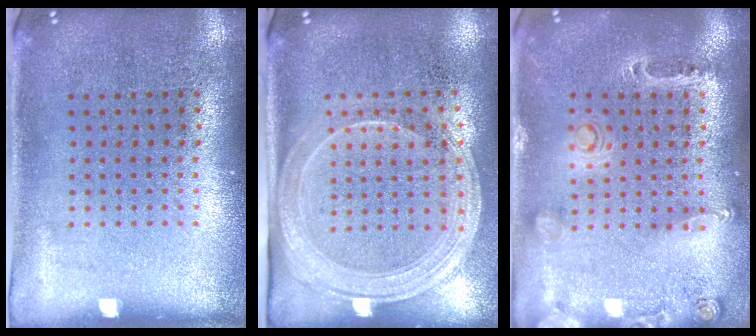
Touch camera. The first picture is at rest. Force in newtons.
{"total": 2.1, "press": 1.8, "slide": 1.1}
{"total": 0.5, "press": 0.4, "slide": 0.3}